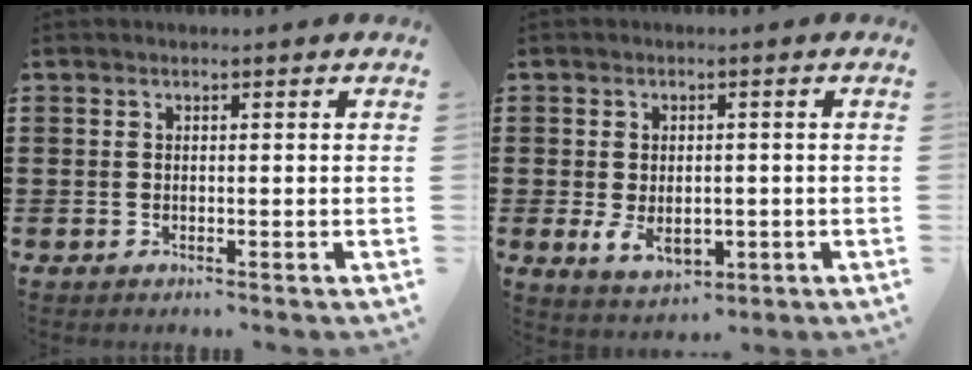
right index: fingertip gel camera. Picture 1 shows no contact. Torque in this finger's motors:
{"motor_torque": [1.10, 1.04, 0.27, 0.06]}